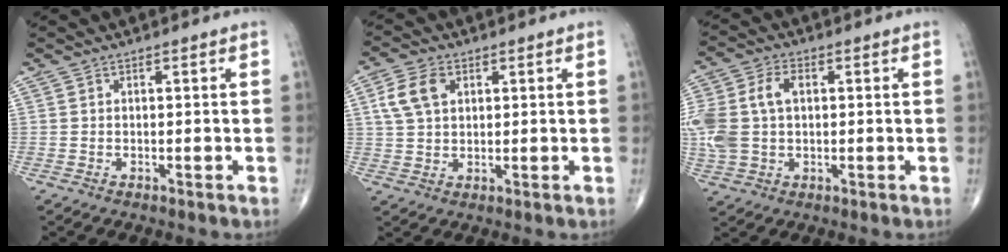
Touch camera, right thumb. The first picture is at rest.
{"total": 6.9, "force": [2.3, 4.6, 4.6], "torque": [-0.088, 0.004, 0.043]}
{"total": 12.3, "force": [1.2, 8.2, 9.1], "torque": [-0.215, 0.019, 0.026]}